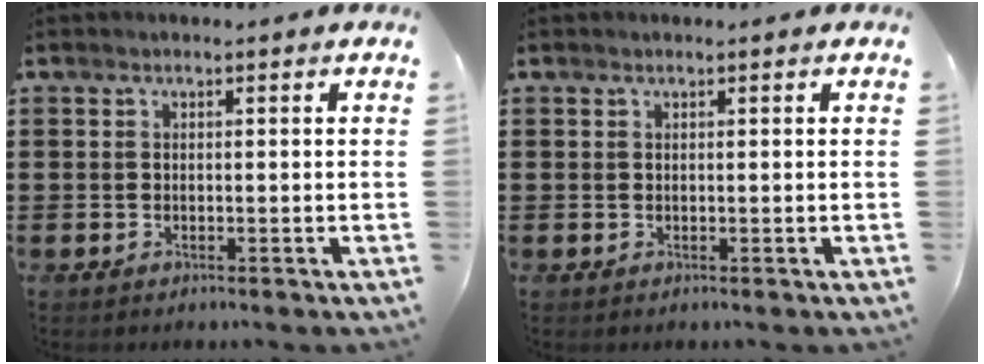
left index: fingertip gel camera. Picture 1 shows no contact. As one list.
[{"total": 0.0}]